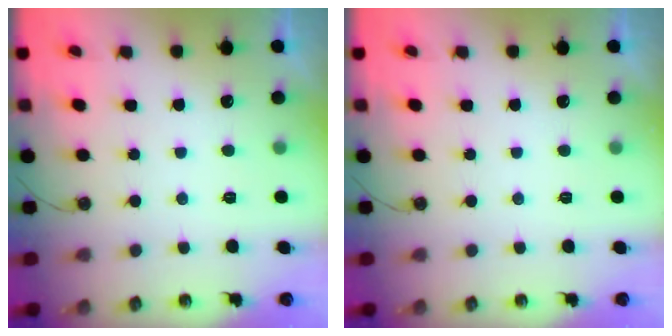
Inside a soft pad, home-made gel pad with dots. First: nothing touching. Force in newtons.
{"total": 0.0}